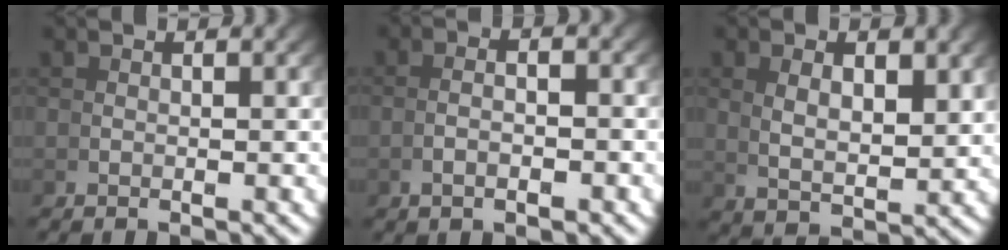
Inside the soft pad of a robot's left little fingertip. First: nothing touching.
{"total": 1.8, "force": [-0.7, 0.3, 1.7], "torque": [-0.020, 0.004, -0.012]}
{"total": 3.0, "force": [1.4, 0.8, 2.6], "torque": [-0.045, -0.009, 0.038]}